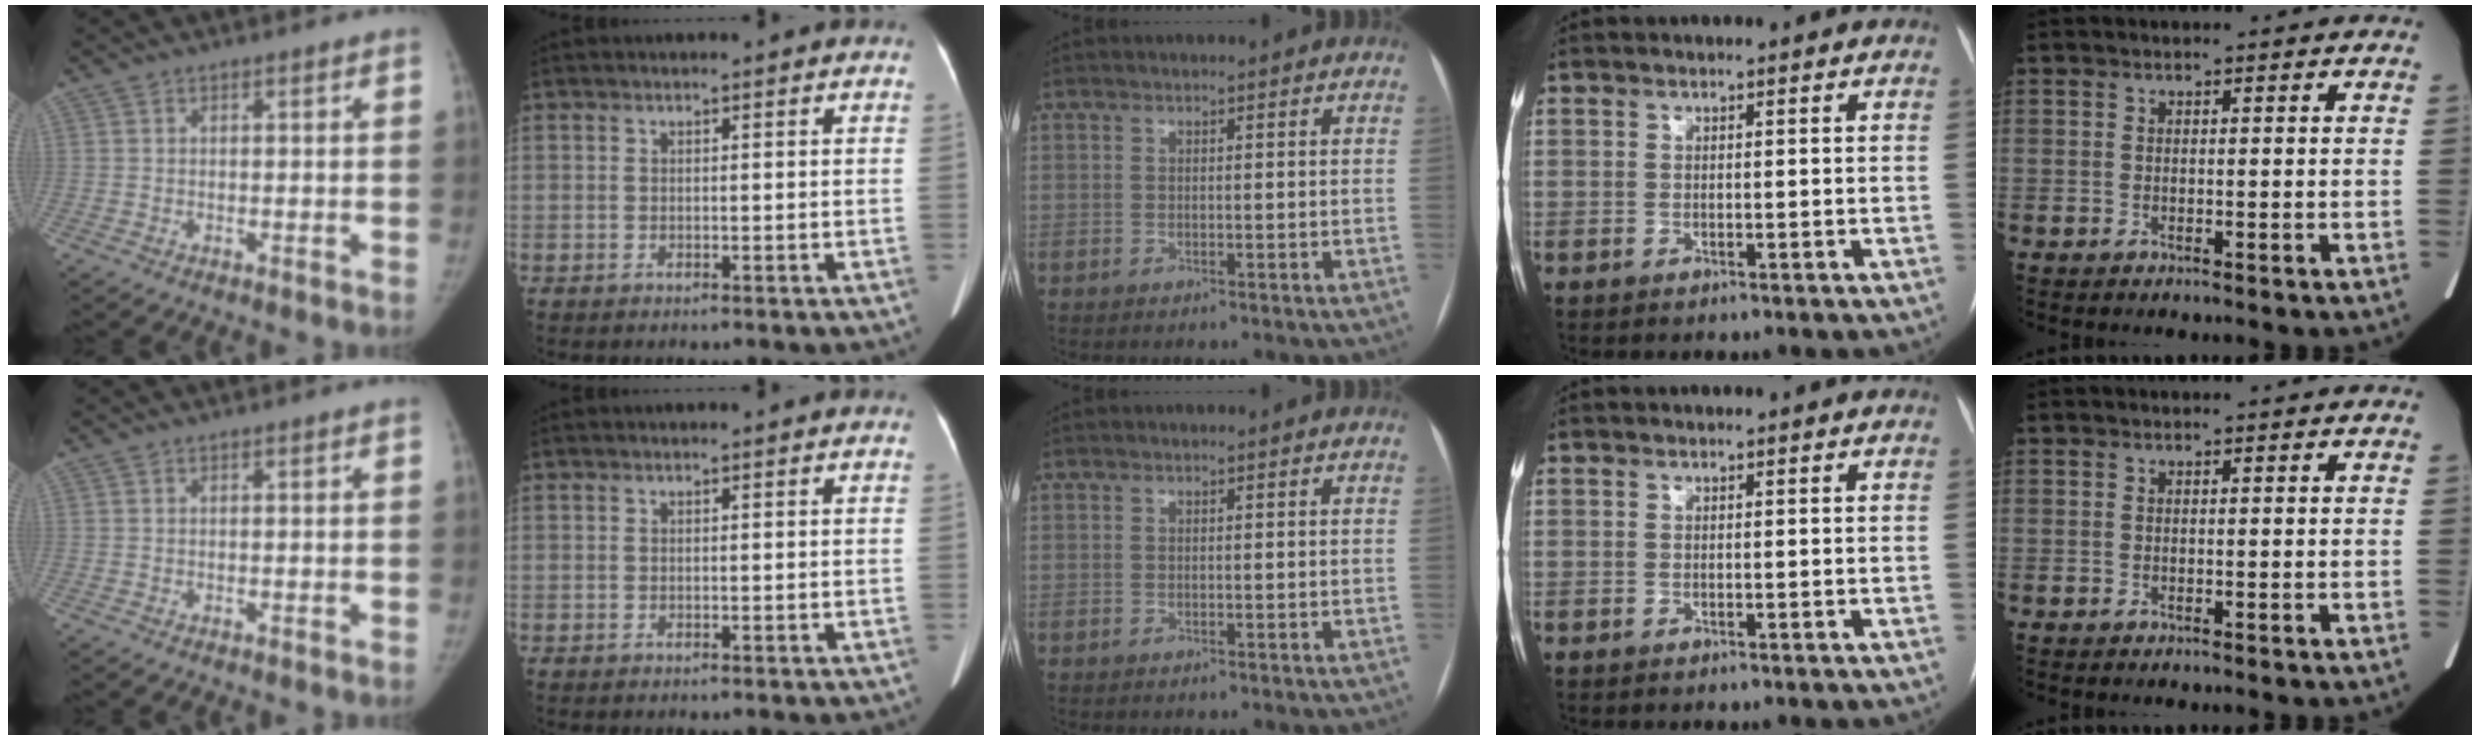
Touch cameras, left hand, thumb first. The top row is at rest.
{}